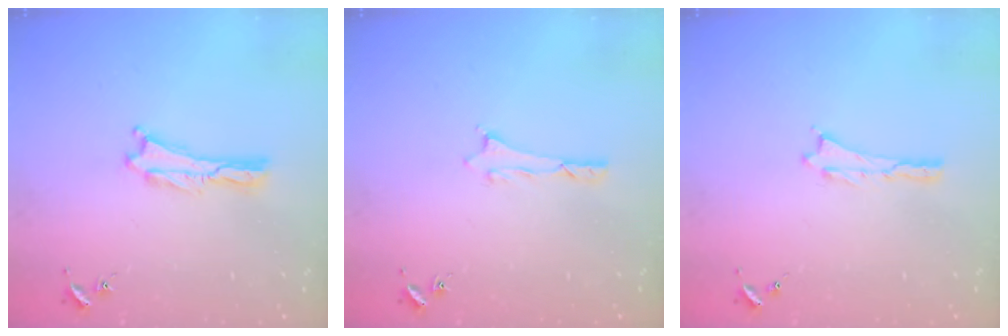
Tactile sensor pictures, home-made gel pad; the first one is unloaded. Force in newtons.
{"total": 0.6, "press": 0.5, "slide": 0.2}
{"total": 0.0}